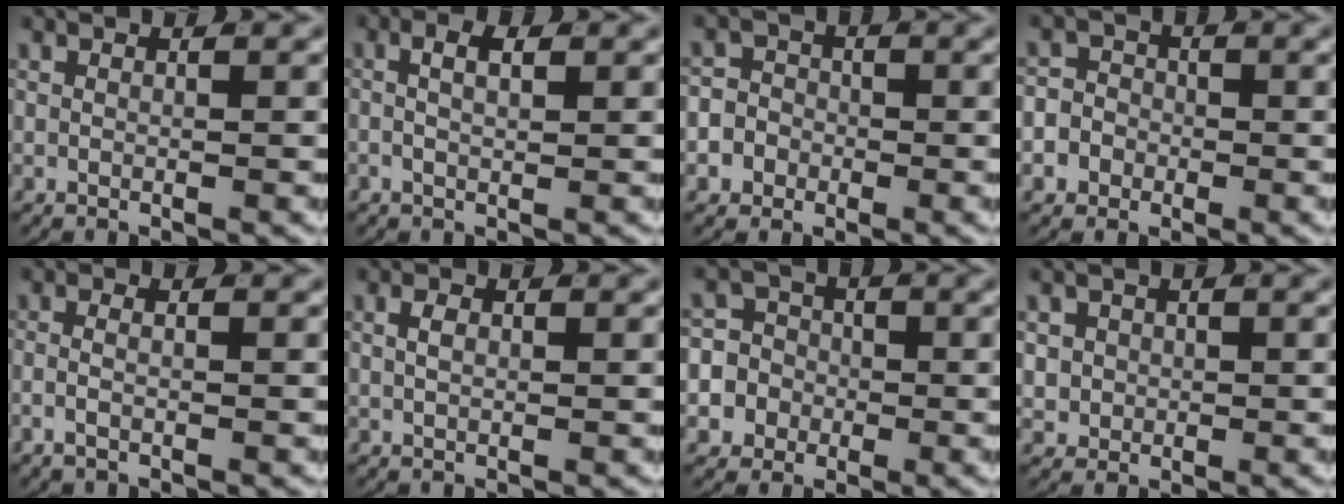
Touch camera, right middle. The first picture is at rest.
{"total": 2.1, "force": [0.1, 0.6, 2.0], "torque": [-0.033, 0.003, -0.002]}
{"total": 6.3, "force": [-1.7, 5.9, 1.5], "torque": [-0.029, -0.009, -0.043]}
{"total": 5.4, "force": [-1.5, 5.0, 1.3], "torque": [-0.023, -0.004, -0.039]}
{"total": 1.6, "force": [-1.0, 0.3, 1.3], "torque": [-0.032, -0.005, -0.017]}
{"total": 0.9, "force": [0.1, 0.3, 0.8], "torque": [-0.014, -0.001, 0.005]}
{"total": 12.3, "force": [-3.4, 11.6, 2.7], "torque": [-0.093, -0.047, -0.067]}
{"total": 3.5, "force": [0.3, 3.2, 1.4], "torque": [-0.031, -0.007, 0.009]}